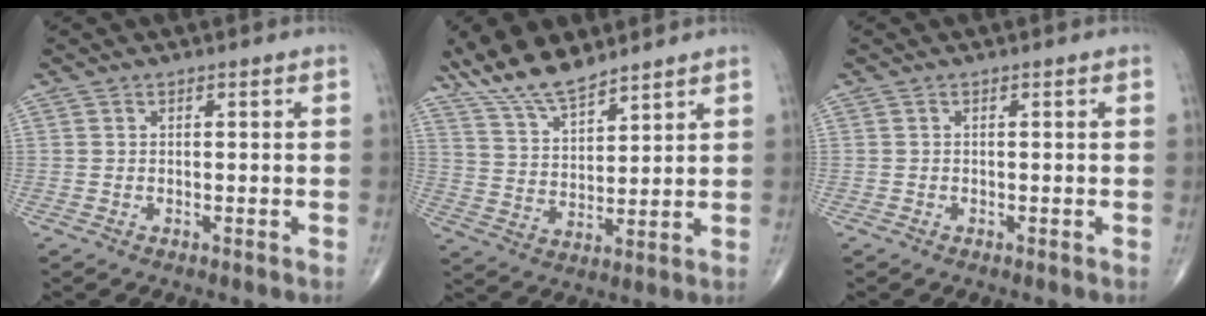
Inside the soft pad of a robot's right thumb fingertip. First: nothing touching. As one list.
[{"total": 11.1, "force": [9.2, 3.3, 5.3], "torque": [-0.085, -0.046, 0.180]}, {"total": 0.0}]